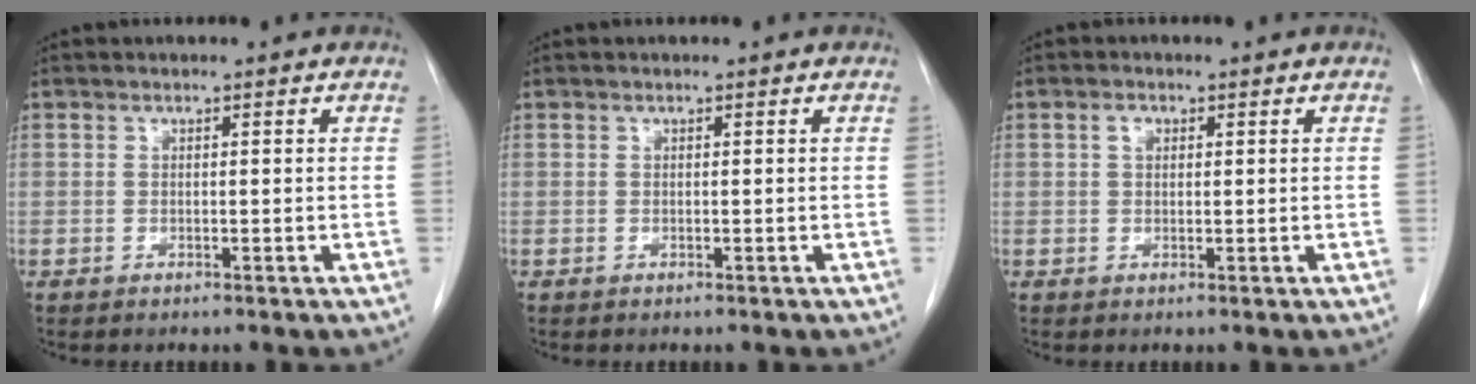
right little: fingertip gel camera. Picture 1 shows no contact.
{"total": 0.0}
{"total": 1.5, "force": [0.5, 1.0, 1.0], "torque": [-0.018, 0.005, 0.009]}